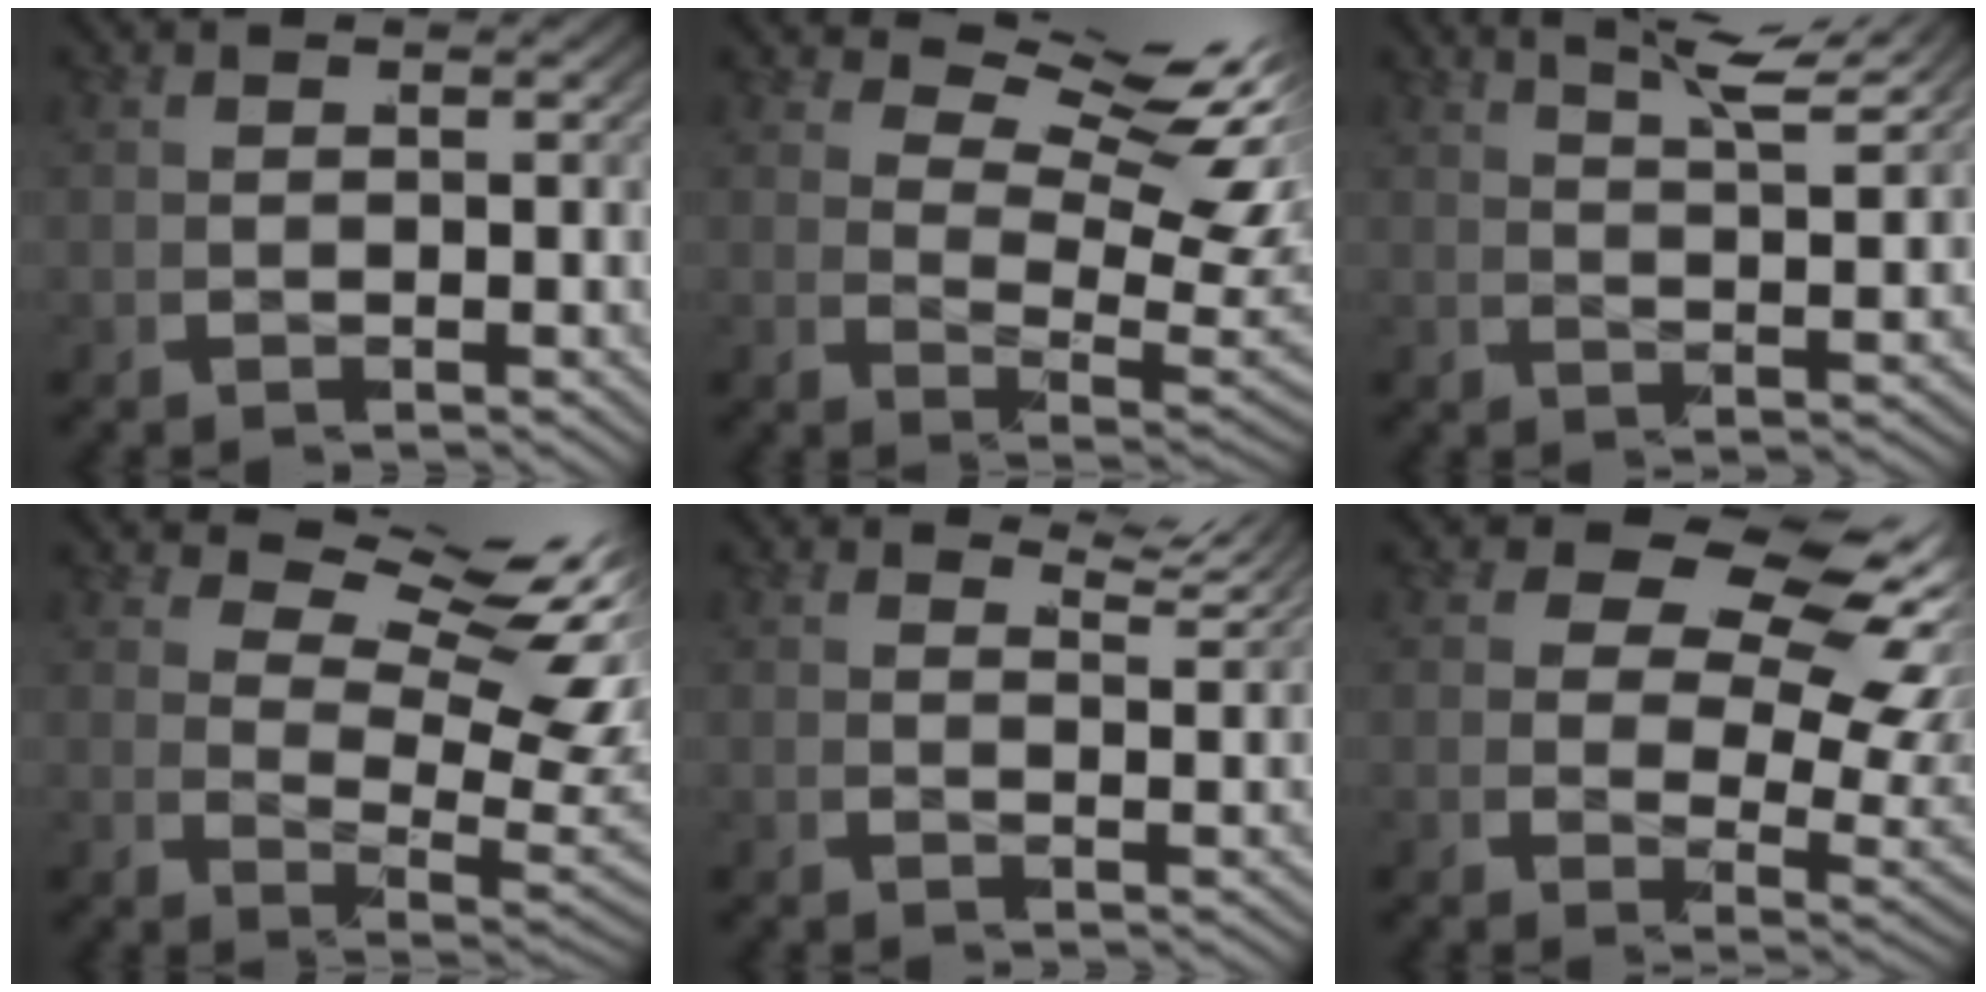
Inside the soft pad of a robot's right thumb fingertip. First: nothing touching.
{"total": 8.1, "force": [4.3, 3.6, 5.8], "torque": [-0.081, -0.002, 0.067]}
{"total": 6.0, "force": [5.0, 1.2, 3.0], "torque": [-0.040, 0.016, 0.072]}
{"total": 8.7, "force": [4.1, 4.2, 6.4], "torque": [-0.089, -0.004, 0.065]}
{"total": 3.6, "force": [3.3, 0.6, 1.3], "torque": [-0.012, 0.006, 0.045]}
{"total": 10.6, "force": [4.0, 6.3, 7.5], "torque": [-0.098, 0.000, 0.052]}